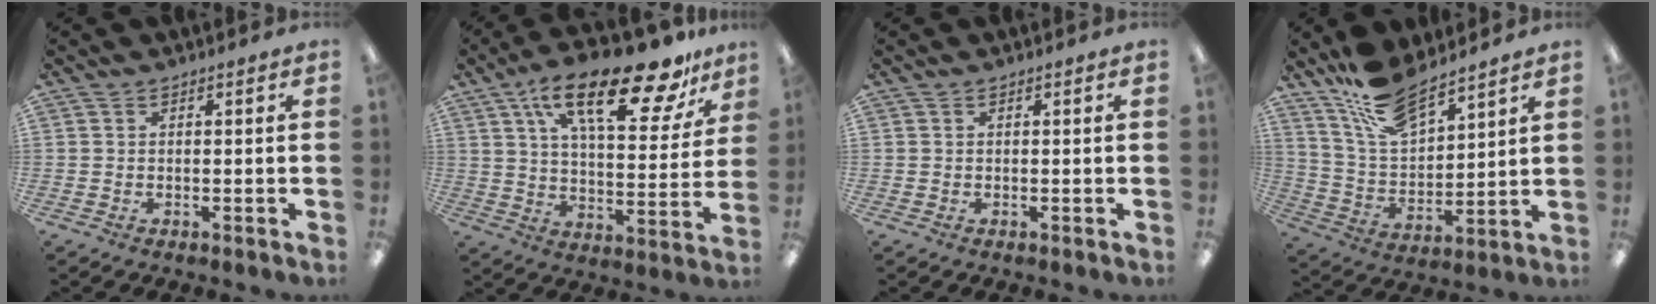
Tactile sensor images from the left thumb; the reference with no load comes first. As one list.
[{"total": 23.1, "force": [14.8, 8.0, 15.9], "torque": [-0.245, -0.079, 0.238]}, {"total": 0.0}, {"total": 13.5, "force": [10.8, 5.2, 6.1], "torque": [-0.132, -0.057, 0.202]}]